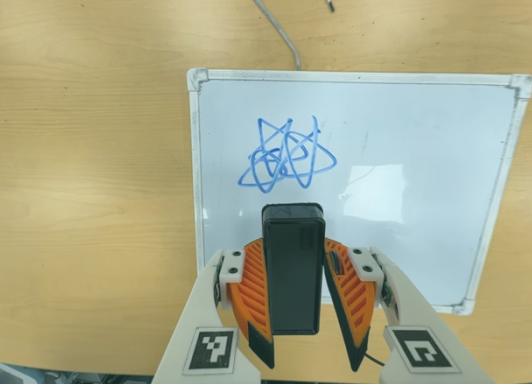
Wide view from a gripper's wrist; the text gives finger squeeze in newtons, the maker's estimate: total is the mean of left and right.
{"total": 6.2, "left": 5.2, "right": 7.1}